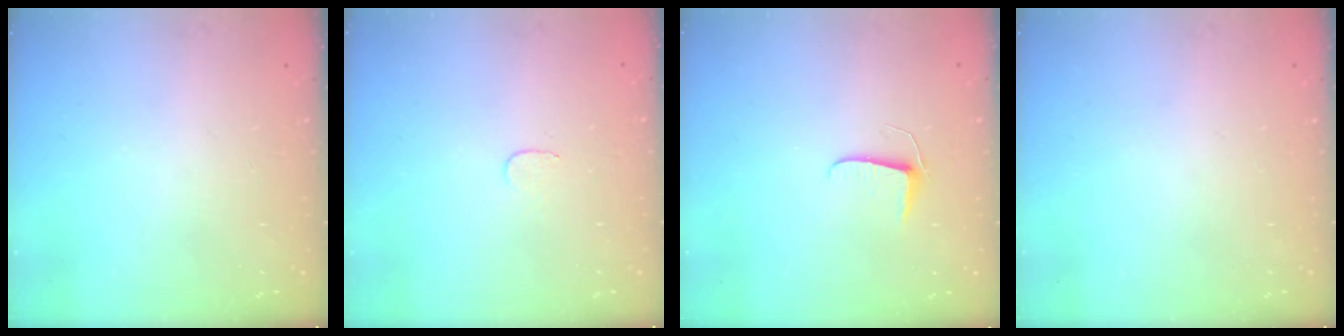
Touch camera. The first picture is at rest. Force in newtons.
{"total": 3.0, "press": 3.0, "slide": 0.3}
{"total": 5.5, "press": 5.5, "slide": 0.5}
{"total": 0.0}